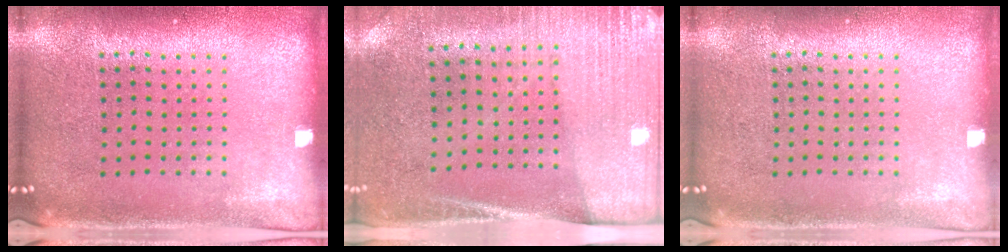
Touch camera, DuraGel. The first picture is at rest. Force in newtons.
{"total": 2.8, "press": 2.5, "slide": 1.3}
{"total": 0.0}